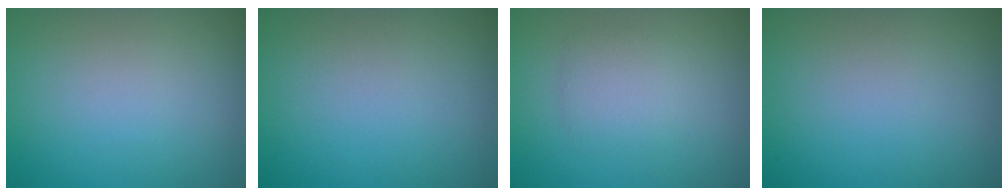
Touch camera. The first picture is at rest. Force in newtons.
{"total": 0.0}
{"total": 1.9, "press": 1.9, "slide": 0.1}
{"total": 0.0}